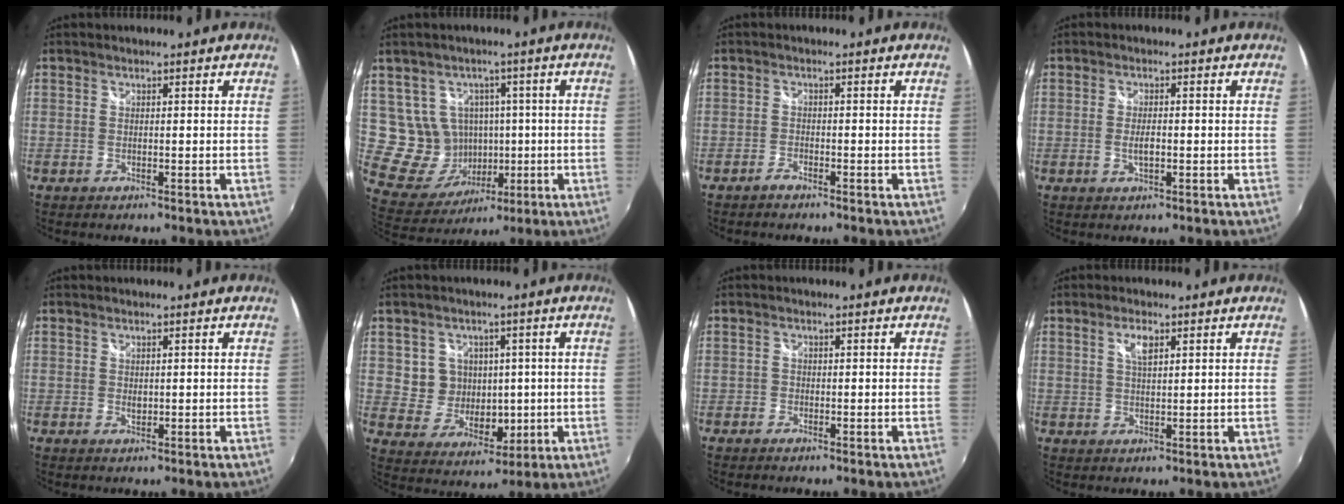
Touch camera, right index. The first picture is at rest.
{"total": 11.1, "force": [1.0, 10.4, 3.6], "torque": [-0.090, 0.009, 0.041]}
{"total": 1.4, "force": [-1.3, 0.3, 0.3], "torque": [-0.014, -0.001, -0.028]}
{"total": 2.7, "force": [-0.5, 1.1, 2.4], "torque": [-0.044, -0.005, -0.007]}
{"total": 0.9, "force": [0.2, 0.7, 0.5], "torque": [-0.007, -0.002, 0.004]}
{"total": 8.9, "force": [1.3, 8.3, 2.9], "torque": [-0.063, 0.006, 0.039]}
{"total": 1.0, "force": [-0.7, 0.7, 0.1], "torque": [-0.005, -0.001, -0.015]}
{"total": 3.3, "force": [1.5, 1.1, 2.8], "torque": [-0.049, 0.002, 0.026]}